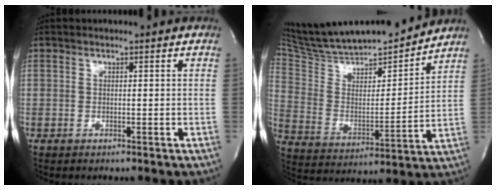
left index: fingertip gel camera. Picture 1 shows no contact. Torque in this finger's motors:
{"motor_torque": [0.55, -0.99, 0.08, 0.05]}